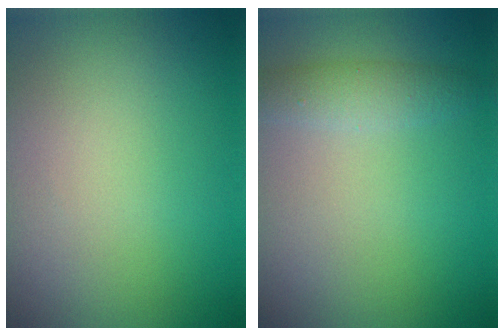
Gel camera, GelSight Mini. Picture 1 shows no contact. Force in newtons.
{"total": 2.1, "press": 2.1, "slide": 0.1}